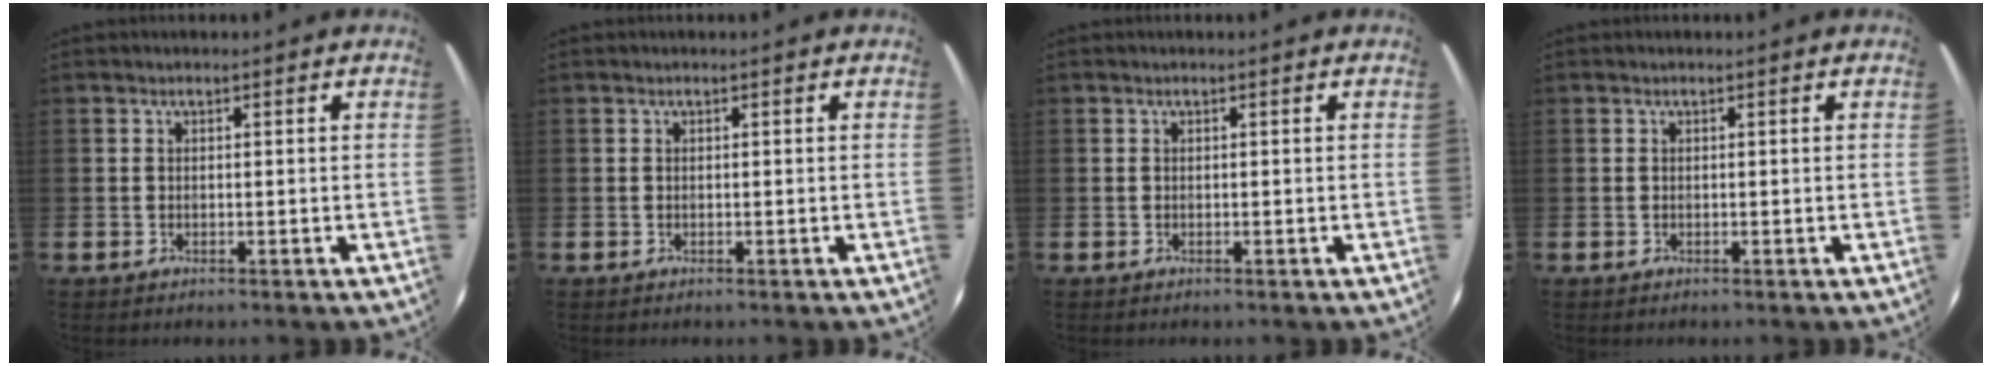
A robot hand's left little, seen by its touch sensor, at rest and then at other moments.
{"total": 0.0}
{"total": 0.0}
{"total": 0.0}